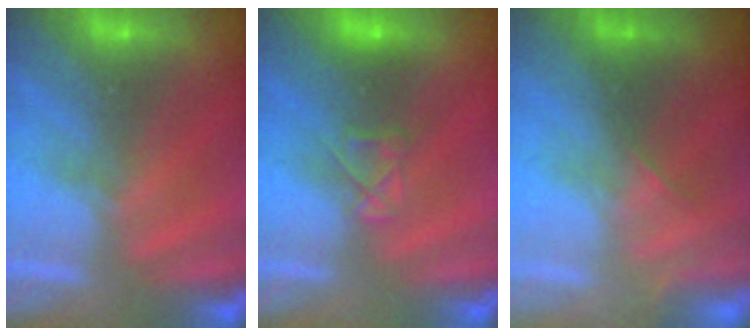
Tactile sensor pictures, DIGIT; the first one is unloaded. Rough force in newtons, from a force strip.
{"total": 2.9}
{"total": 1.9}